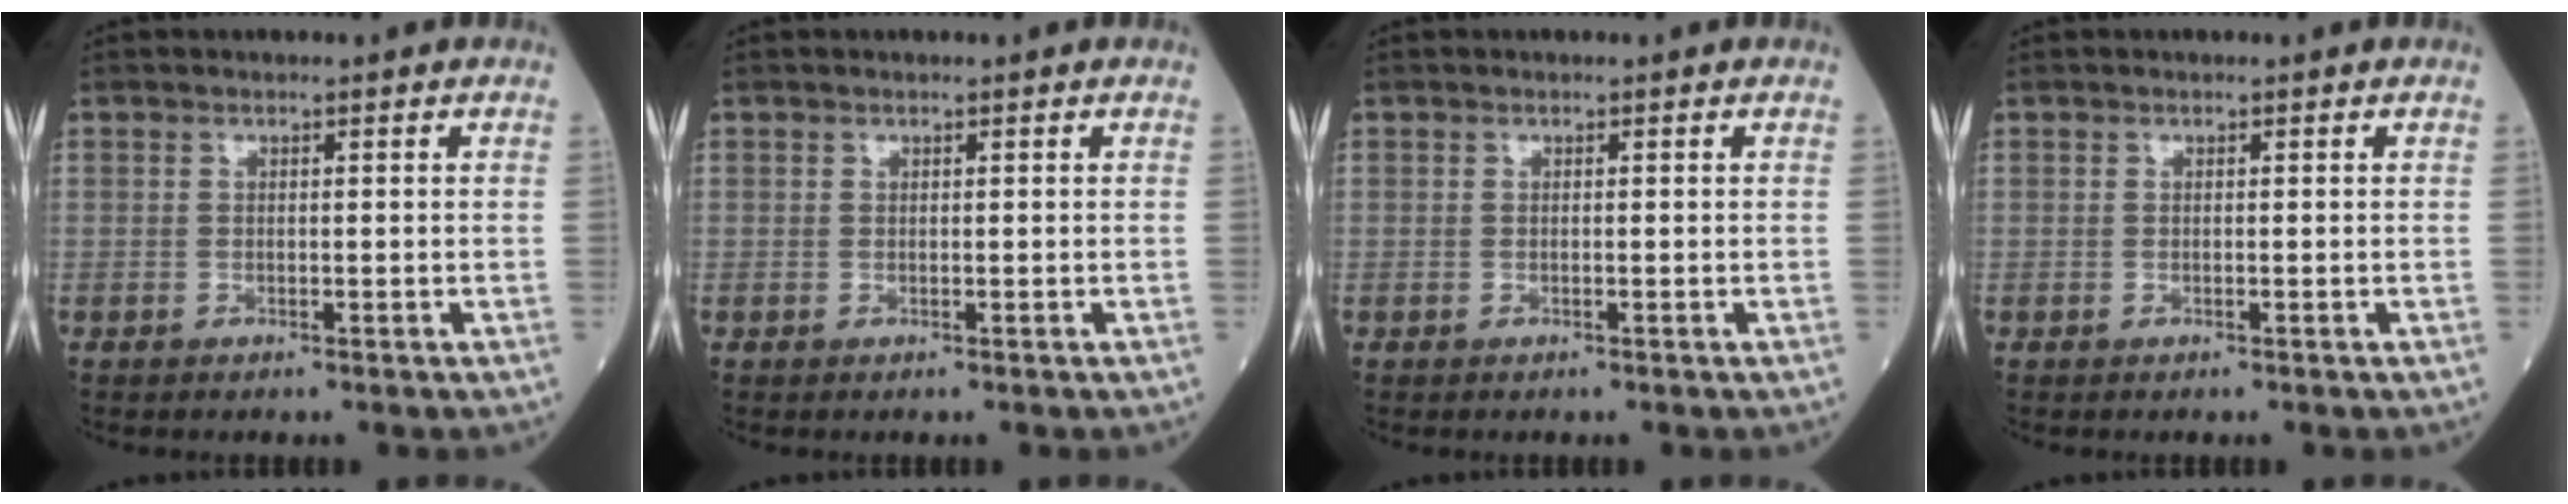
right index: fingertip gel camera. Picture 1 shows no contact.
{"total": 0.0}
{"total": 0.0}
{"total": 0.0}